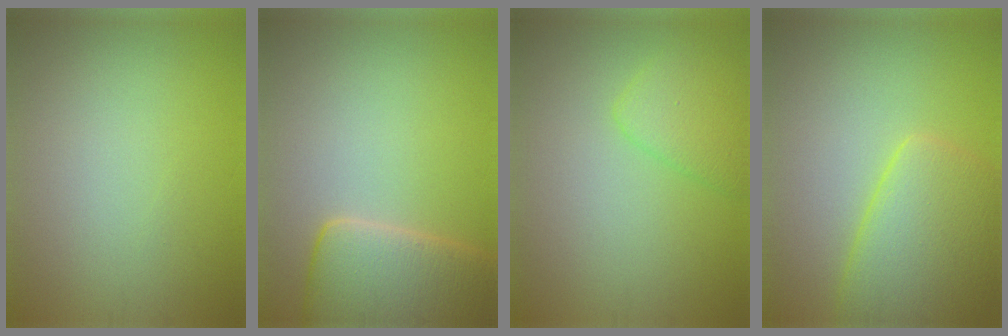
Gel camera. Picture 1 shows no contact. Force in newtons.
{"total": 6.4, "press": 6.4, "slide": 0.5}
{"total": 3.1, "press": 3.1, "slide": 0.1}
{"total": 6.0, "press": 6.0, "slide": 0.4}